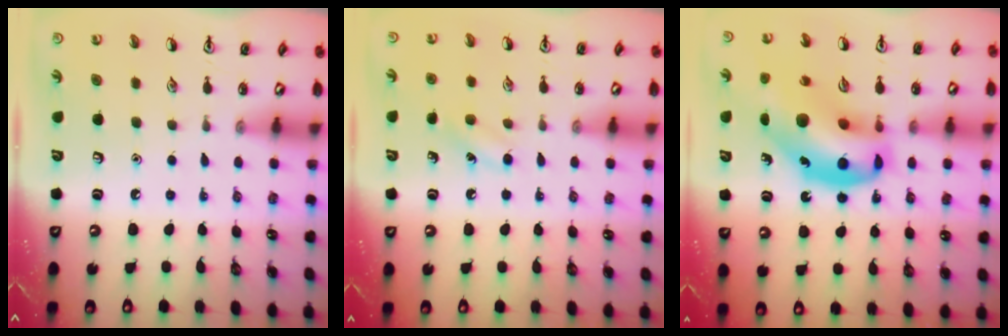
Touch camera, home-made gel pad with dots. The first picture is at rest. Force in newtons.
{"total": 7.0, "press": 6.7, "slide": 2.3}
{"total": 19.7, "press": 19.0, "slide": 5.0}